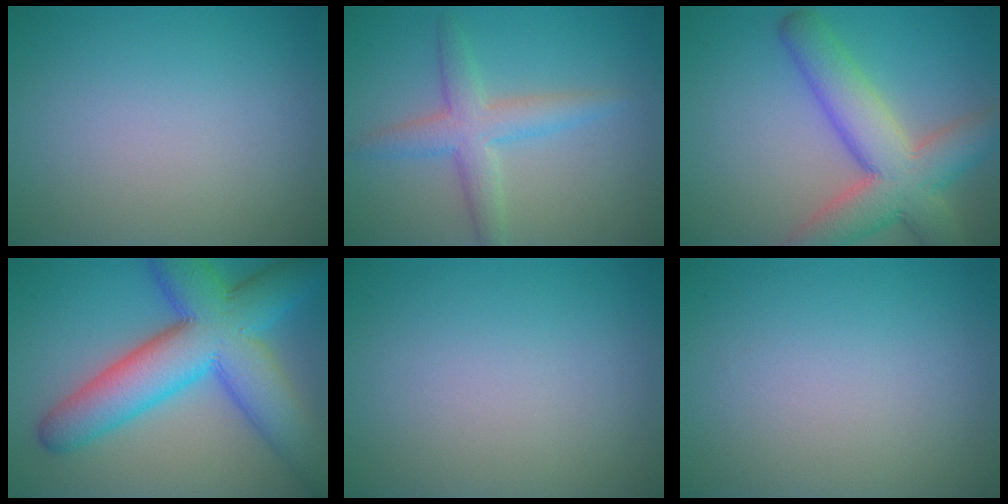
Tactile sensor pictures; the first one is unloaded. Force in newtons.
{"total": 3.8, "press": 3.8, "slide": 0.0}
{"total": 8.5, "press": 8.5, "slide": 0.5}
{"total": 12.1, "press": 12.1, "slide": 0.2}
{"total": 0.0}
{"total": 0.0}